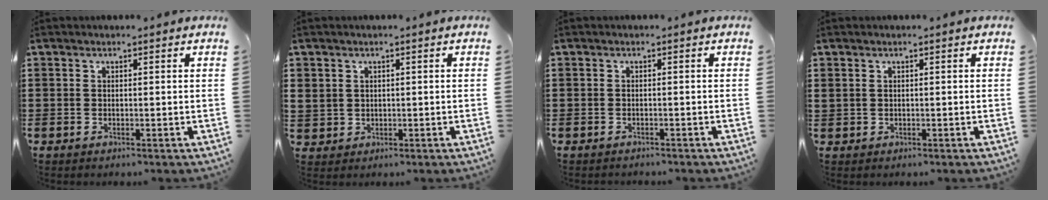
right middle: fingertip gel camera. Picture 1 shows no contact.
{"total": 2.2, "force": [0.7, 2.1, -0.1], "torque": [-0.011, 0.009, 0.012]}
{"total": 0.6, "force": [-0.6, 0.0, 0.0], "torque": [-0.002, -0.001, -0.012]}
{"total": 0.7, "force": [0.4, 0.5, 0.1], "torque": [-0.004, 0.004, 0.008]}